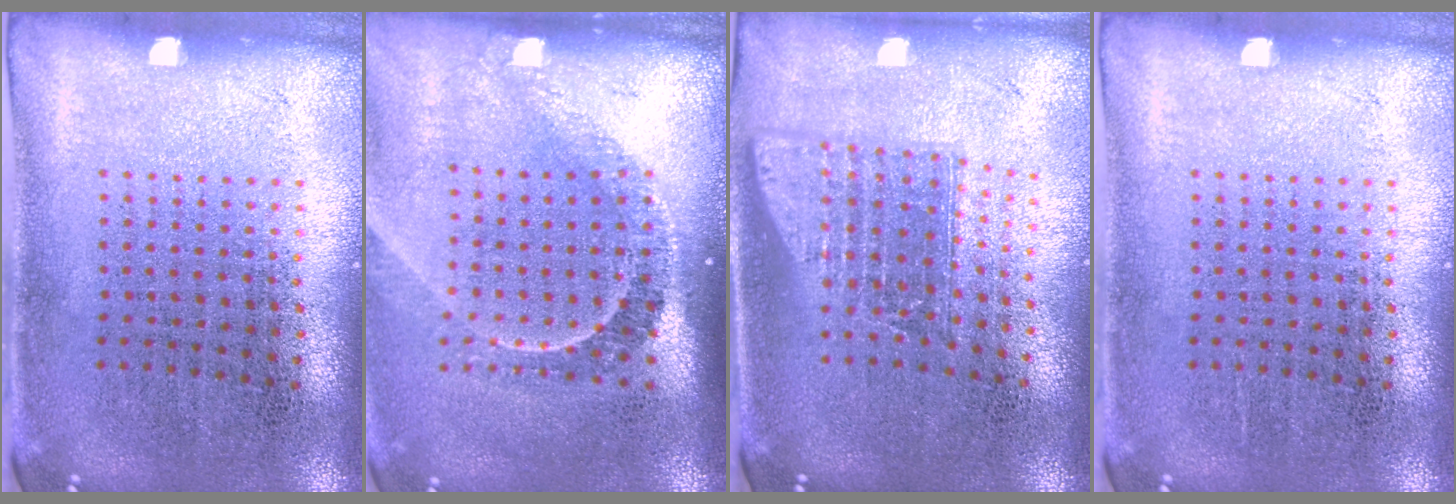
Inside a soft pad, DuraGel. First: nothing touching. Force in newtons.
{"total": 2.2, "press": 1.5, "slide": 1.5}
{"total": 1.6, "press": 1.2, "slide": 1.0}
{"total": 0.0}